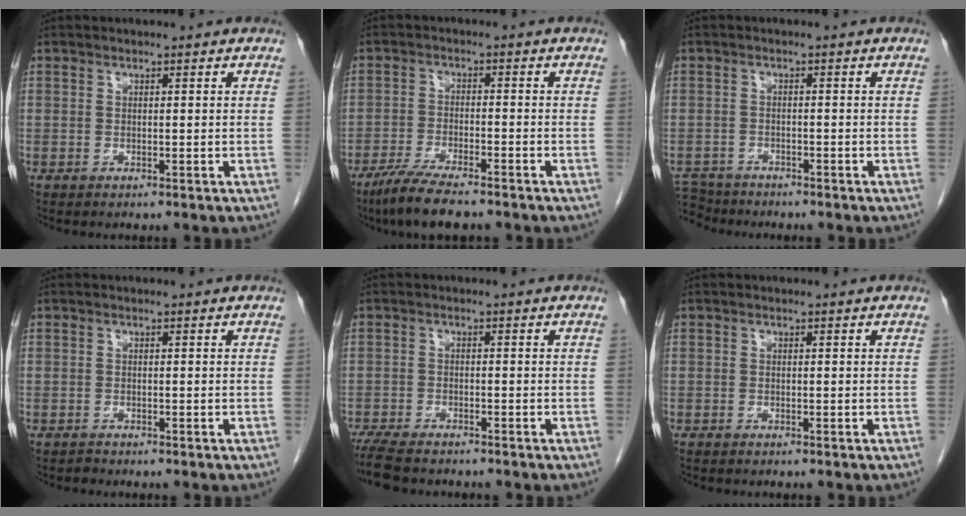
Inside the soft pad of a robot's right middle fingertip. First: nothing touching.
{"total": 8.2, "force": [-6.5, 1.1, 4.9], "torque": [-0.088, -0.021, -0.109]}
{"total": 5.5, "force": [-5.1, 1.9, 0.1], "torque": [-0.005, -0.002, -0.092]}
{"total": 0.5, "force": [-0.5, 0.1, -0.2], "torque": [-0.003, -0.002, -0.010]}
{"total": 7.3, "force": [-6.3, 1.8, 3.2], "torque": [-0.053, -0.016, -0.105]}
{"total": 0.7, "force": [-0.7, 0.2, 0.2], "torque": [-0.008, -0.001, -0.010]}